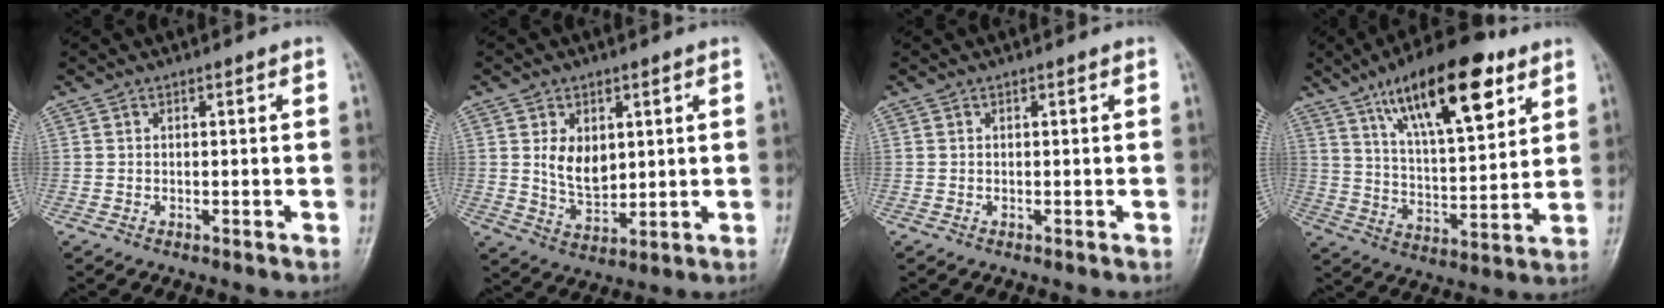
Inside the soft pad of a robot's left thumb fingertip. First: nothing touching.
{"total": 7.3, "force": [1.8, 4.9, 5.1], "torque": [-0.064, -0.019, 0.044]}
{"total": 0.0}
{"total": 20.2, "force": [10.9, 7.3, 15.3], "torque": [-0.216, -0.037, 0.183]}